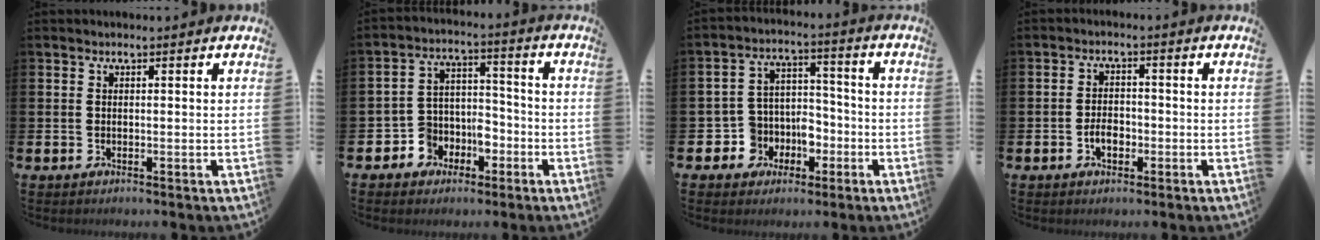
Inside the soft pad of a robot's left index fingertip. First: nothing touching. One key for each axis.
{"total": 5.0, "fx": -2.5, "fy": 4.2, "fz": 1.2, "tx": -0.042, "ty": -0.002, "tz": -0.052}
{"total": 6.1, "fx": -1.9, "fy": 5.7, "fz": 1.4, "tx": -0.057, "ty": 0.000, "tz": -0.035}
{"total": 2.9, "fx": -1.1, "fy": 1.9, "fz": 2.0, "tx": -0.024, "ty": -0.001, "tz": -0.025}